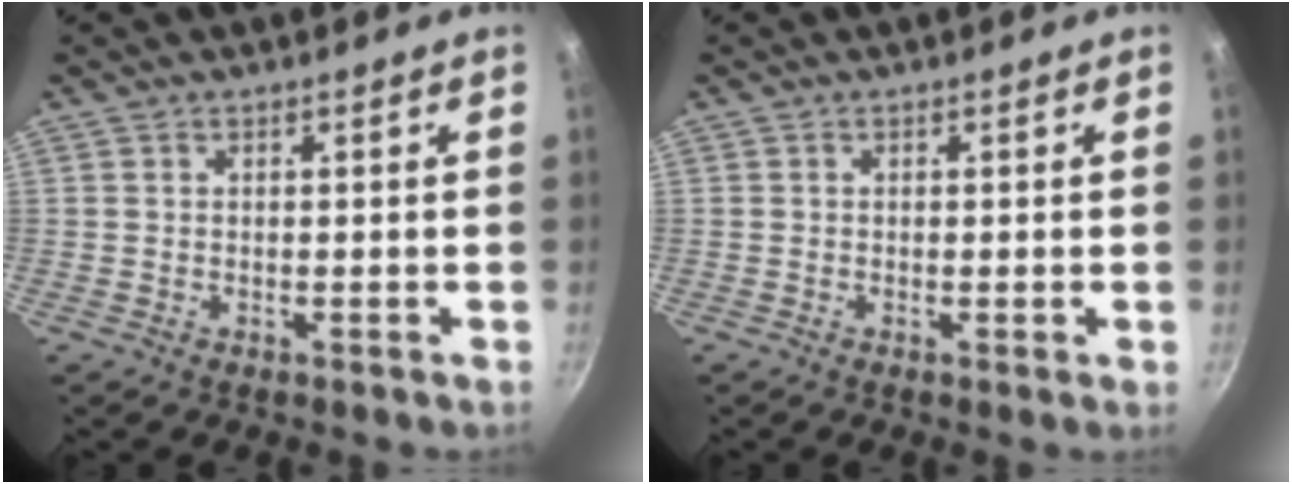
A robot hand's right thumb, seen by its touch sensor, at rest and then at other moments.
{"total": 0.7, "force": [-0.1, 0.0, 0.7], "torque": [-0.011, -0.002, -0.004]}